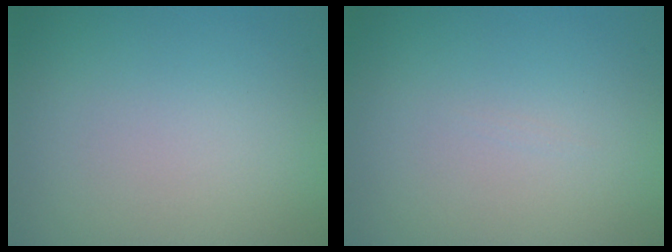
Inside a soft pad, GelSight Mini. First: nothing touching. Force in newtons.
{"total": 0.0}